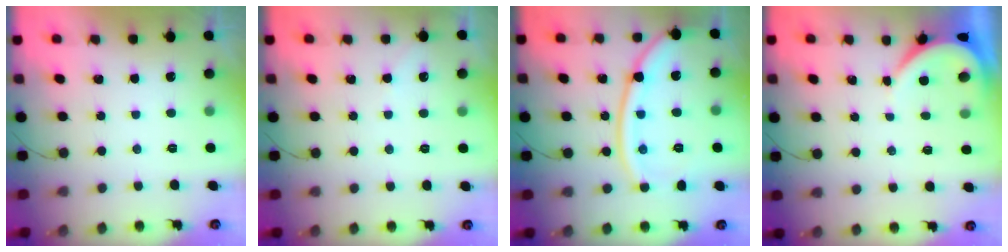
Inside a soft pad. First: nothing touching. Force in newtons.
{"total": 2.3, "press": 2.3, "slide": 0.4}
{"total": 14.1, "press": 14.0, "slide": 0.8}
{"total": 3.5, "press": 3.4, "slide": 0.5}